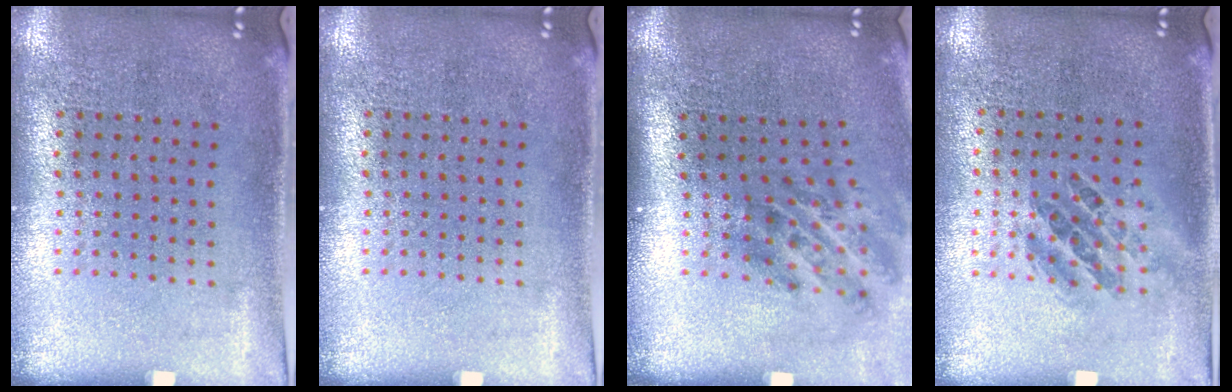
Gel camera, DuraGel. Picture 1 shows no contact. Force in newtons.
{"total": 0.0}
{"total": 1.9, "press": 1.2, "slide": 1.5}
{"total": 1.0, "press": 0.9, "slide": 0.4}